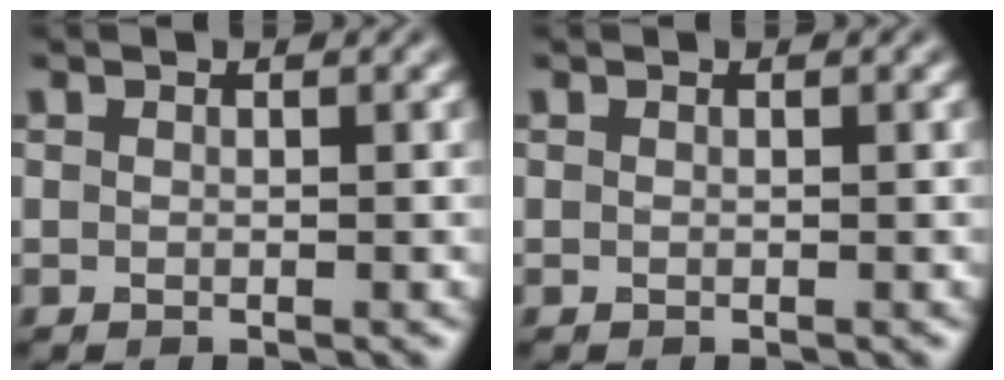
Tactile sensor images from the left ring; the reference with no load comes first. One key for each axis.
{"total": 0.0}